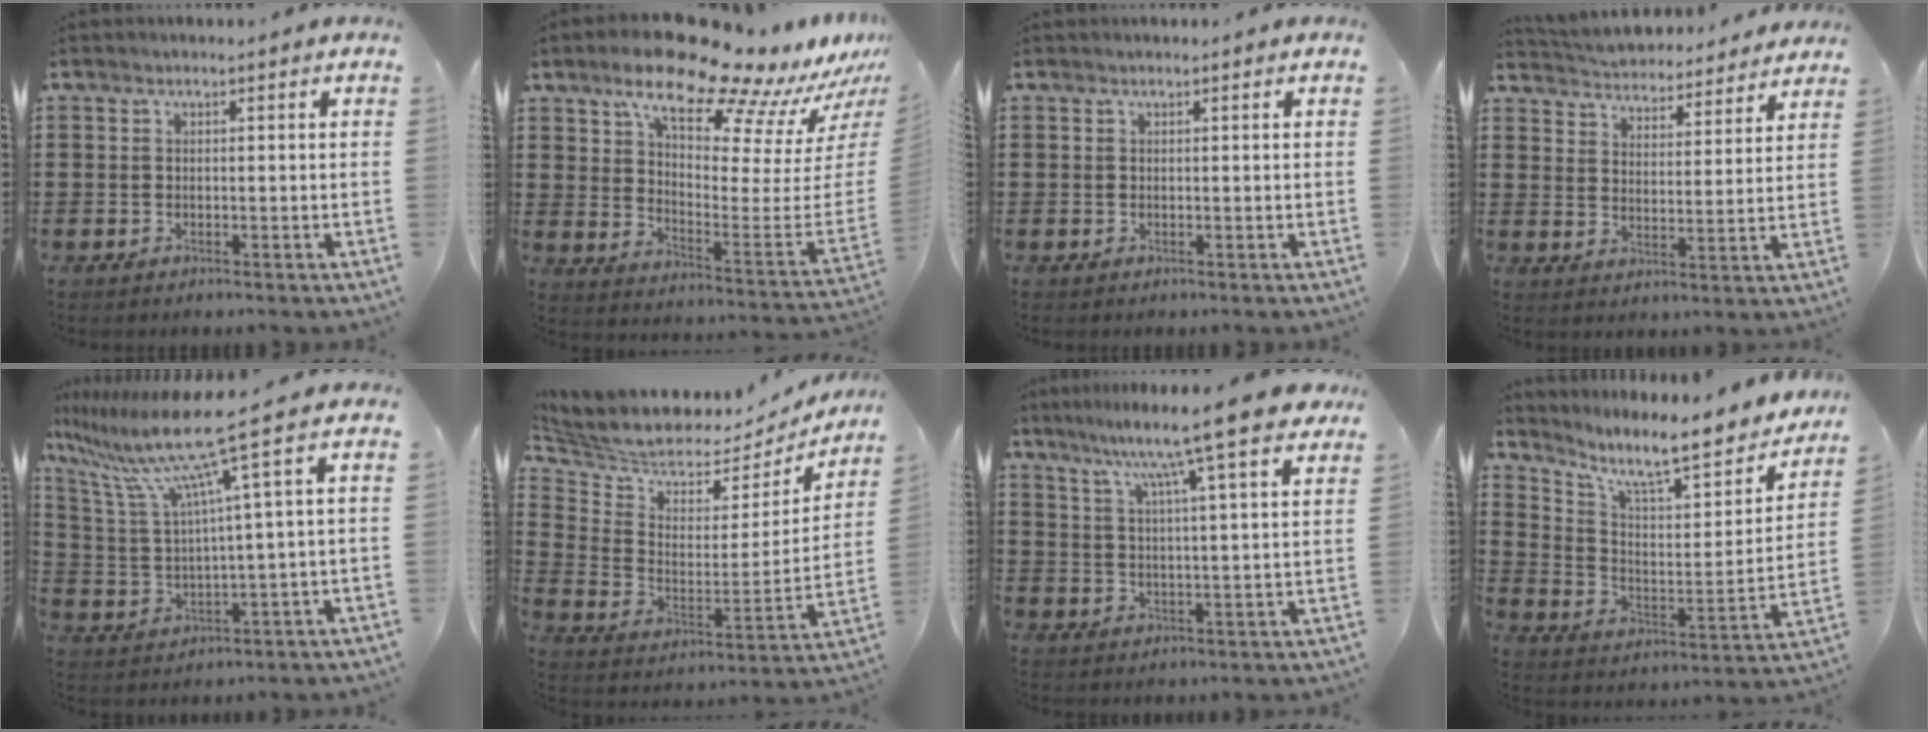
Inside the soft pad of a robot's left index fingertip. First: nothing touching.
{"total": 15.3, "force": [12.5, 3.9, 8.0], "torque": [-0.139, -0.099, 0.205]}
{"total": 0.0}
{"total": 4.0, "force": [4.0, 0.2, -0.4], "torque": [-0.019, -0.035, 0.064]}
{"total": 11.6, "force": [7.2, -0.7, 9.0], "torque": [-0.216, -0.041, 0.107]}
{"total": 5.0, "force": [4.8, 1.6, 0.4], "torque": [-0.044, -0.051, 0.080]}
{"total": 10.1, "force": [8.1, -0.6, 6.0], "torque": [-0.128, -0.043, 0.129]}
{"total": 9.6, "force": [7.8, 1.4, 5.4], "torque": [-0.115, -0.063, 0.122]}